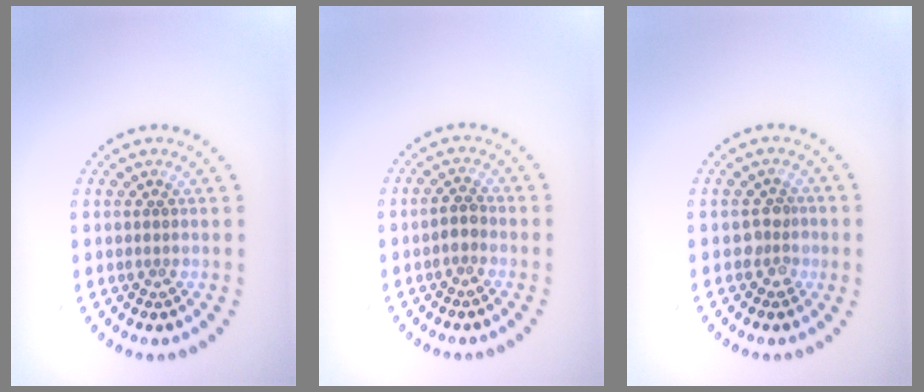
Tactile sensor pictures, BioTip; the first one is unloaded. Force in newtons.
{"total": 1.2, "press": 1.1, "slide": 0.6}
{"total": 1.8, "press": 1.6, "slide": 0.8}